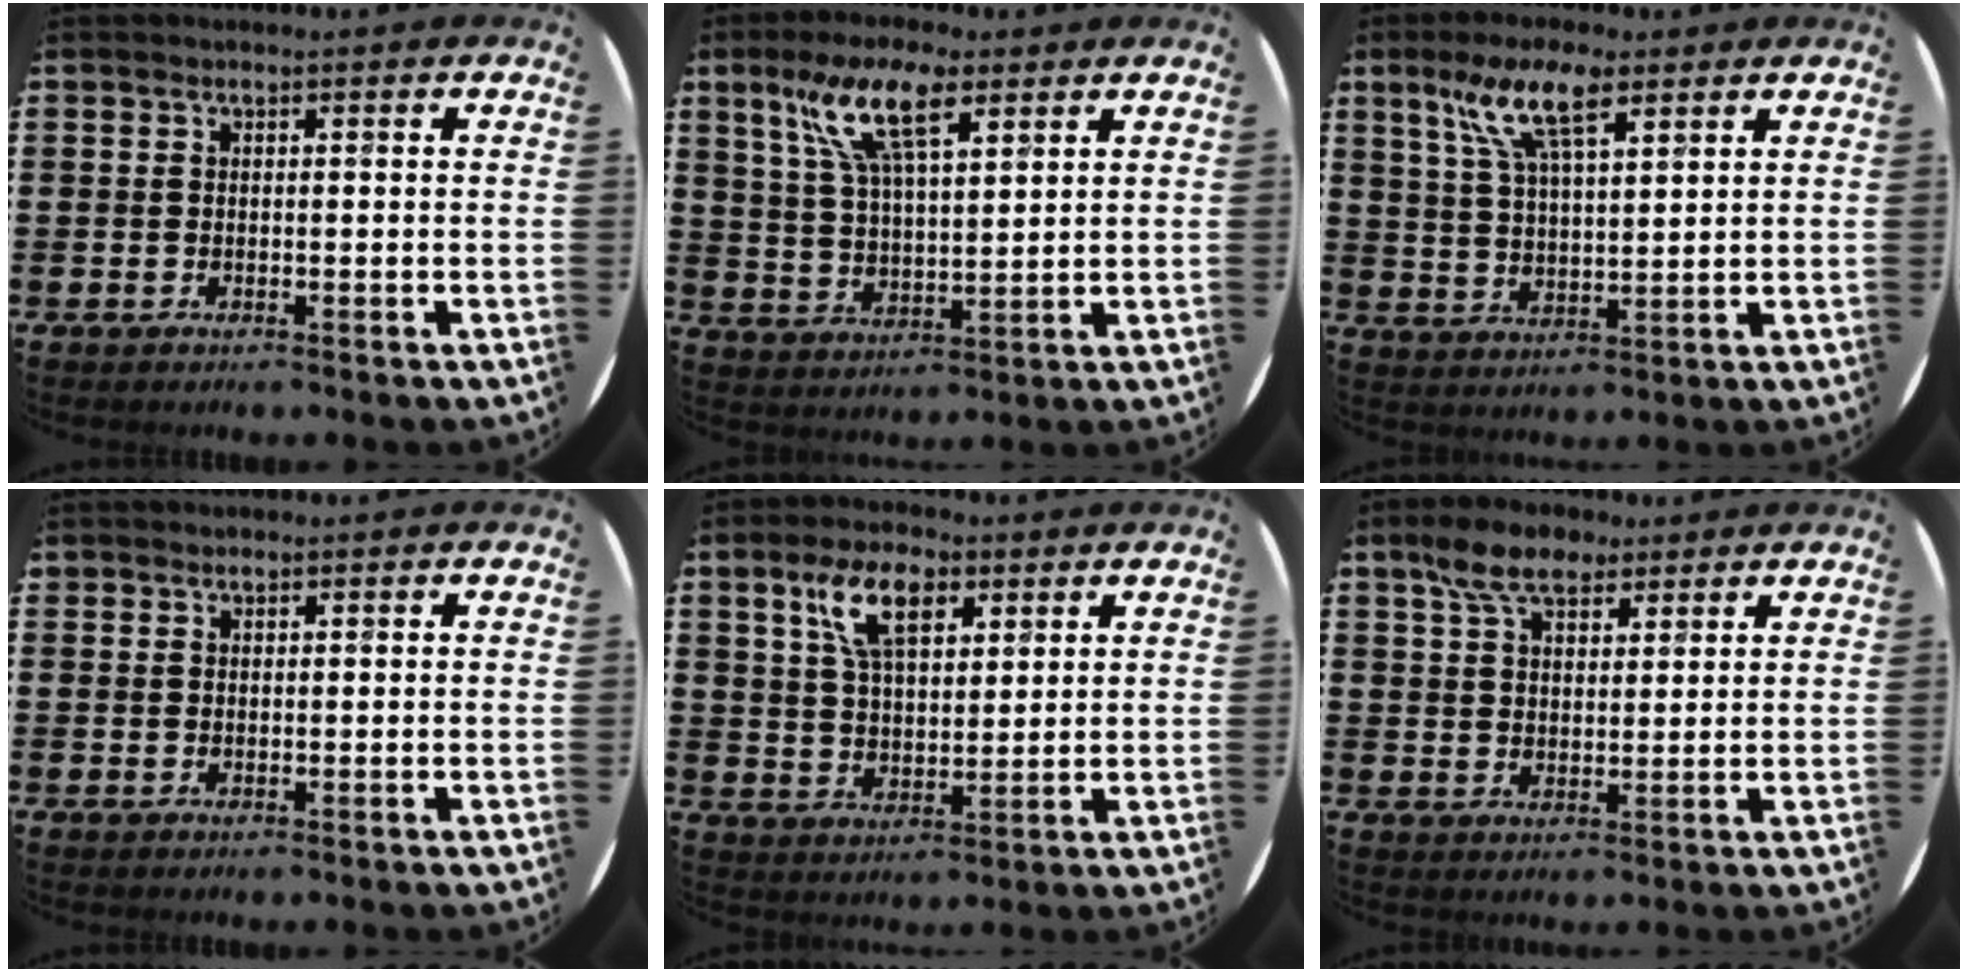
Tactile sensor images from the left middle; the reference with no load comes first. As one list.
[{"total": 9.9, "force": [6.2, 3.3, 7.0], "torque": [-0.154, -0.002, 0.111]}, {"total": 8.5, "force": [5.5, 2.7, 5.9], "torque": [-0.123, -0.004, 0.096]}, {"total": 0.6, "force": [0.6, 0.2, -0.2], "torque": [0.004, 0.005, 0.010]}, {"total": 8.3, "force": [4.6, 4.0, 5.7], "torque": [-0.118, 0.013, 0.081]}, {"total": 6.3, "force": [4.7, 3.1, 2.8], "torque": [-0.060, 0.002, 0.086]}]